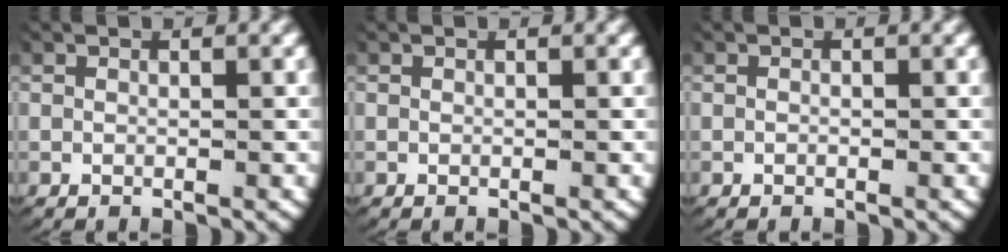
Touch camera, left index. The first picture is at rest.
{"total": 0.0}
{"total": 0.0}